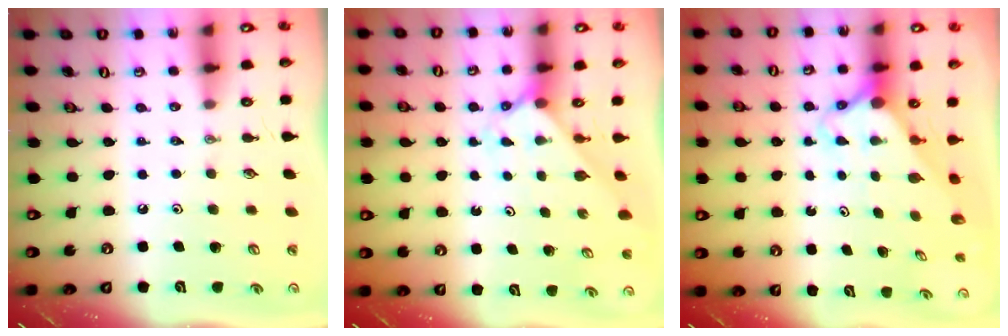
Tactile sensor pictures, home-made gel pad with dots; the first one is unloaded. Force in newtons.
{"total": 2.2, "press": 2.2, "slide": 0.2}
{"total": 3.0, "press": 3.0, "slide": 0.2}